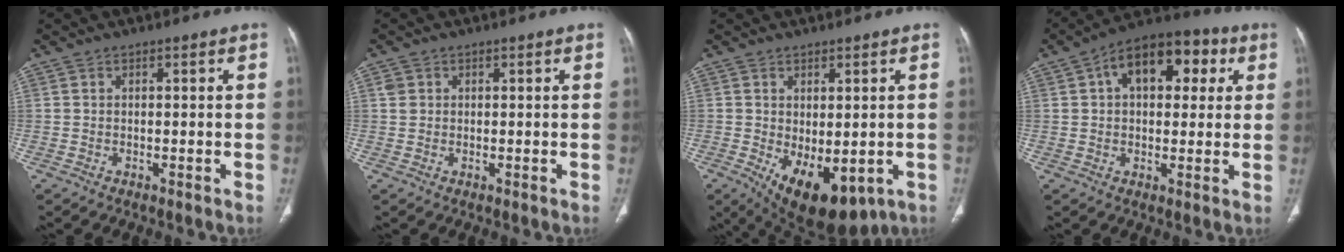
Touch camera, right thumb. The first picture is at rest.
{"total": 1.7, "force": [0.6, 1.5, 0.5], "torque": [-0.004, 0.001, 0.010]}
{"total": 12.7, "force": [-4.3, 6.5, 10.0], "torque": [-0.138, -0.009, -0.042]}
{"total": 14.6, "force": [4.6, 8.6, 10.9], "torque": [-0.126, 0.023, 0.062]}